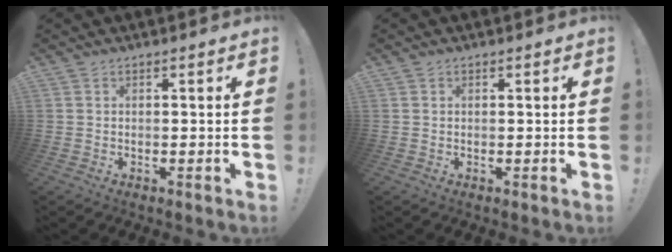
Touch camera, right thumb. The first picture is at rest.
{"total": 0.0}